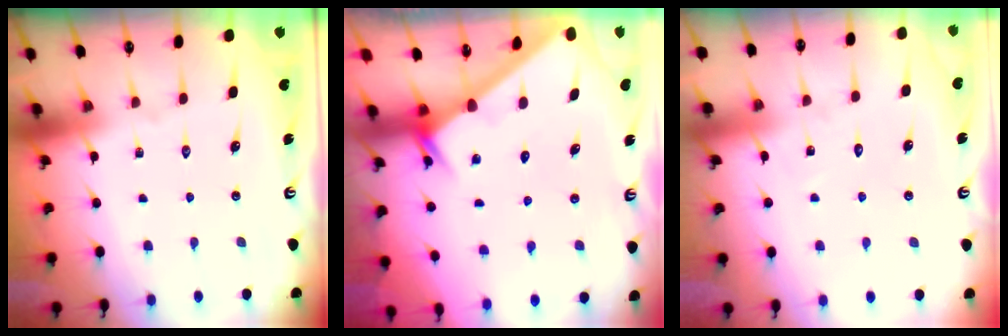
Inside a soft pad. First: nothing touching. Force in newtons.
{"total": 2.6, "press": 2.6, "slide": 0.0}
{"total": 4.3, "press": 4.3, "slide": 0.4}